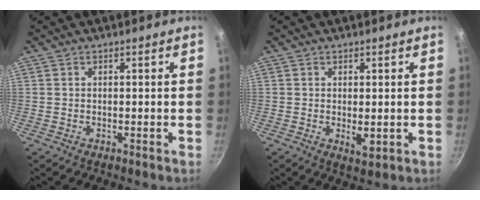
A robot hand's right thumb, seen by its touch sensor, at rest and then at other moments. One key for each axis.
{"total": 2.8, "fx": -0.1, "fy": 1.2, "fz": 2.6, "tx": -0.043, "ty": -0.012, "tz": 0.001}